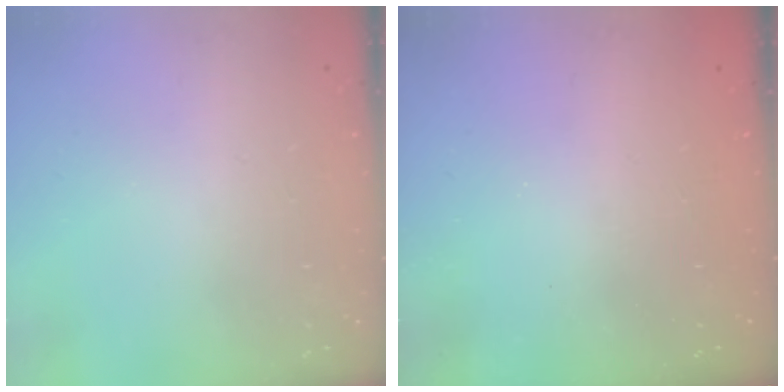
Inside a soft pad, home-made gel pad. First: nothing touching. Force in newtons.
{"total": 2.5, "press": 2.4, "slide": 0.7}